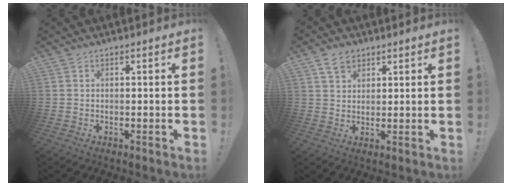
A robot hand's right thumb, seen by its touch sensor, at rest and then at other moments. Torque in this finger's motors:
{"motor_torque": [-0.09, 0.23, -0.19, 0.20, -0.01]}